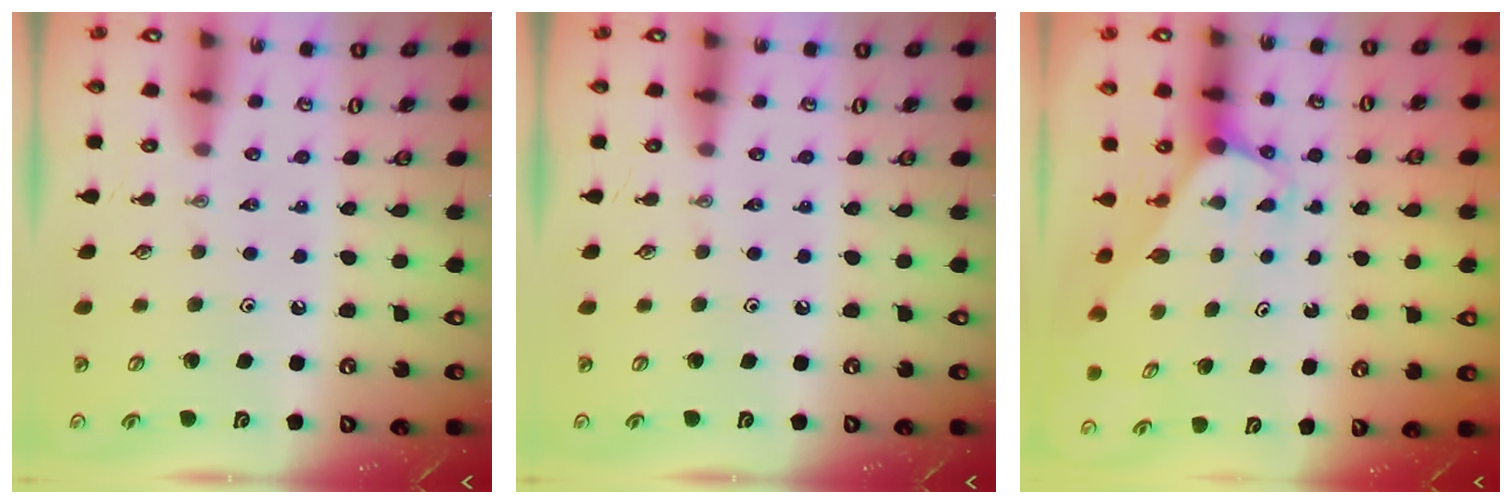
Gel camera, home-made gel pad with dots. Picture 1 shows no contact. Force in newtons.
{"total": 0.0}
{"total": 2.9, "press": 2.9, "slide": 0.1}